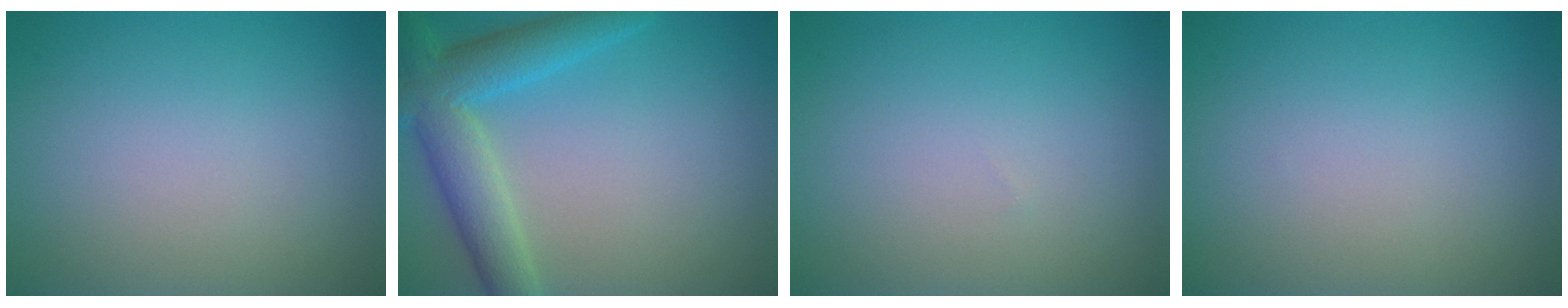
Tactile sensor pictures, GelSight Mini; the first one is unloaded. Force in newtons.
{"total": 6.2, "press": 6.2, "slide": 0.2}
{"total": 0.0}
{"total": 0.0}